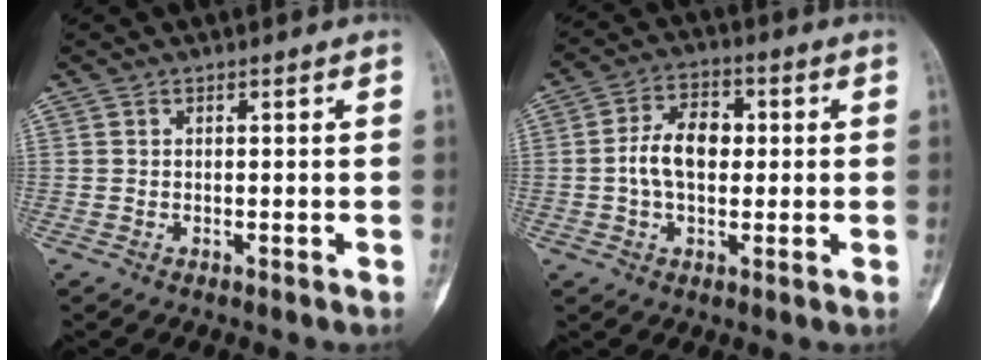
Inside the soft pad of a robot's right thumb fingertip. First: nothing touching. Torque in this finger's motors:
{"motor_torque": [0.68, 0.62, 0.34, -0.08, 0.04]}